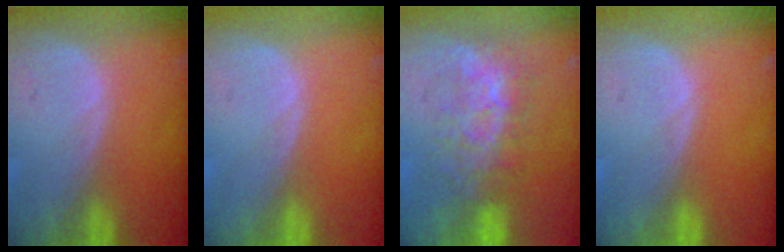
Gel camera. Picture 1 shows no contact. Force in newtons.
{"total": 0.0}
{"total": 8.0, "press": 7.6, "slide": 2.5}
{"total": 0.0}